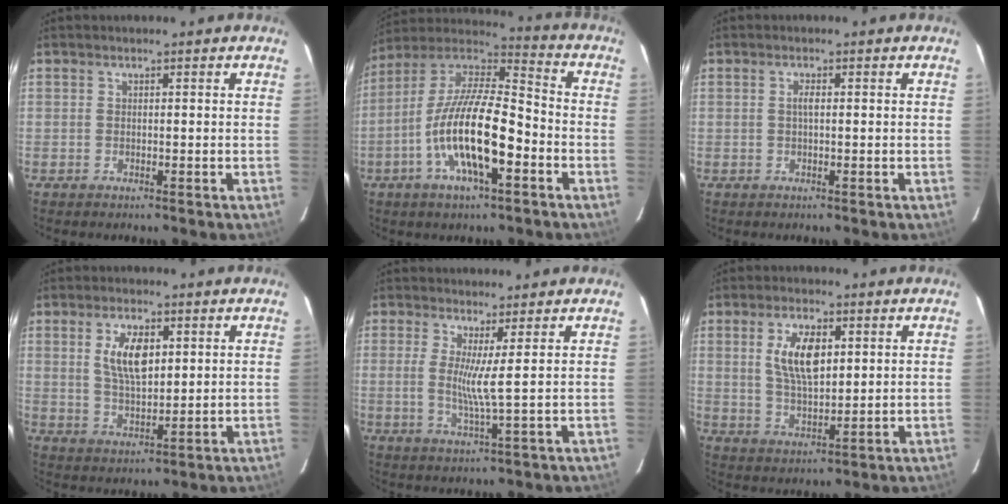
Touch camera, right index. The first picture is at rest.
{"total": 18.2, "force": [-6.3, 5.6, 16.2], "torque": [-0.311, -0.012, -0.125]}
{"total": 1.2, "force": [0.1, 0.3, 1.2], "torque": [-0.023, 0.003, -0.001]}
{"total": 7.9, "force": [2.4, 3.7, 6.5], "torque": [-0.120, 0.004, 0.049]}
{"total": 4.5, "force": [1.1, -0.8, 4.2], "torque": [-0.079, -0.015, 0.014]}
{"total": 8.9, "force": [2.5, 4.1, 7.4], "torque": [-0.141, 0.004, 0.052]}